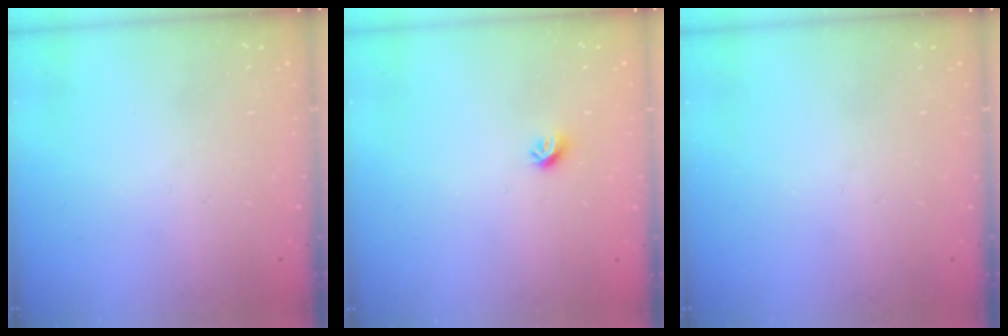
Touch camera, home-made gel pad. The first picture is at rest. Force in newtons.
{"total": 5.7, "press": 5.6, "slide": 0.8}
{"total": 0.0}